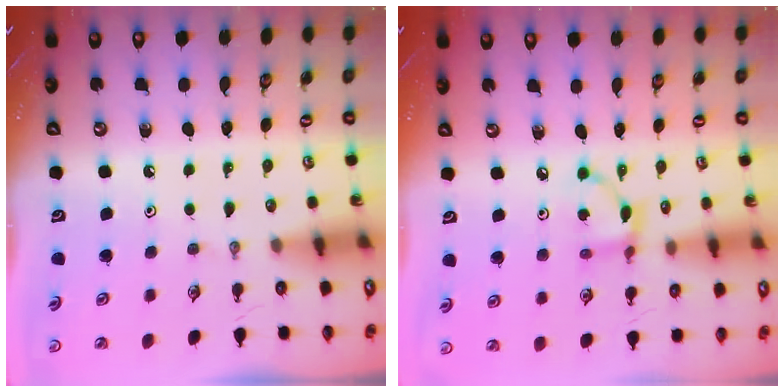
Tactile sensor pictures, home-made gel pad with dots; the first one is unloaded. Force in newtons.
{"total": 6.4, "press": 6.4, "slide": 0.2}